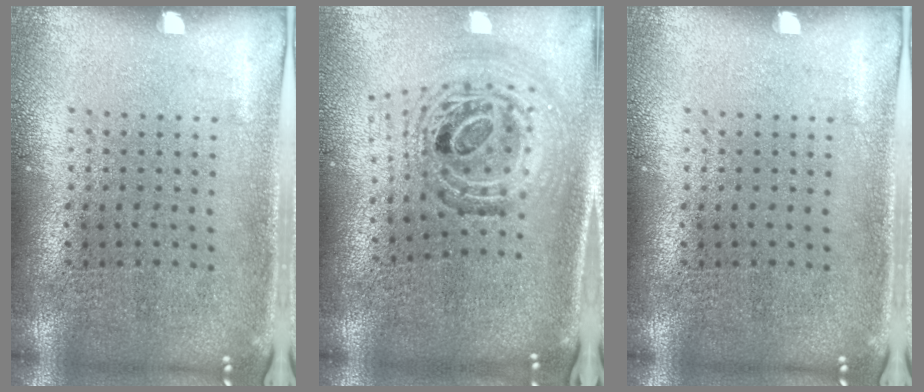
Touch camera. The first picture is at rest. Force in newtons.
{"total": 1.5, "press": 1.2, "slide": 0.8}
{"total": 0.0}